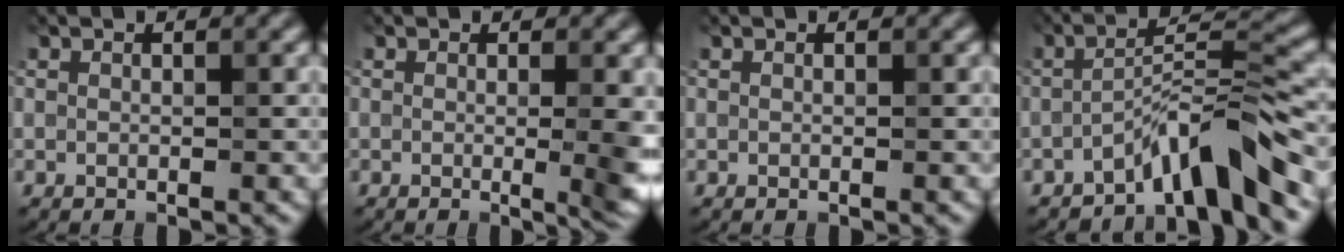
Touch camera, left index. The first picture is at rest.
{"total": 5.2, "force": [-0.2, 2.0, 4.8], "torque": [-0.034, -0.005, -0.003]}
{"total": 0.0}
{"total": 6.3, "force": [-4.5, 0.7, 4.3], "torque": [-0.066, 0.015, -0.088]}